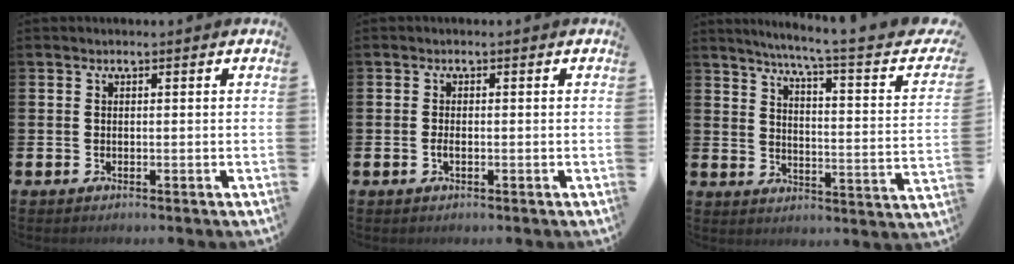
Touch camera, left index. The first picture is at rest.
{"total": 0.9, "force": [-0.3, 0.3, 0.7], "torque": [-0.020, 0.003, -0.005]}
{"total": 5.8, "force": [4.4, -0.6, 3.8], "torque": [-0.068, -0.048, 0.059]}